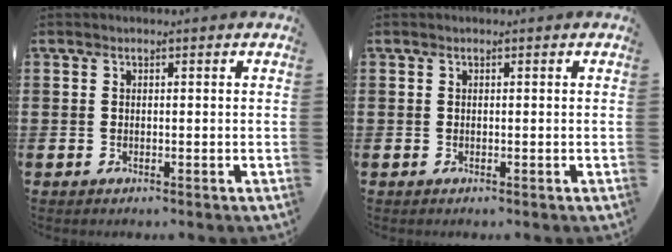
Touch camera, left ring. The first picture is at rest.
{"total": 0.0}